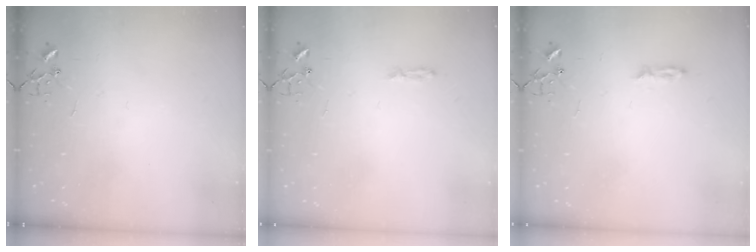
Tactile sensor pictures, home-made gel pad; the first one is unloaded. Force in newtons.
{"total": 3.4, "press": 3.4, "slide": 0.4}
{"total": 3.2, "press": 3.2, "slide": 0.4}